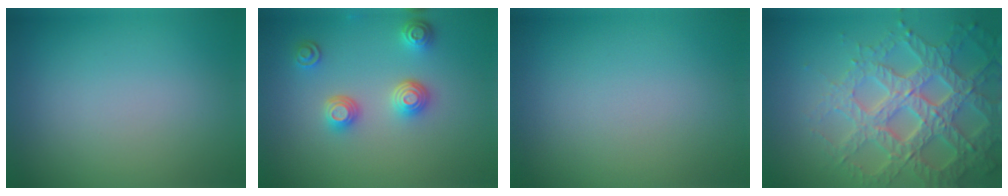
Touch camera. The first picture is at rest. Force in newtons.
{"total": 3.4, "press": 3.0, "slide": 1.4}
{"total": 0.0}
{"total": 6.9, "press": 6.7, "slide": 1.8}